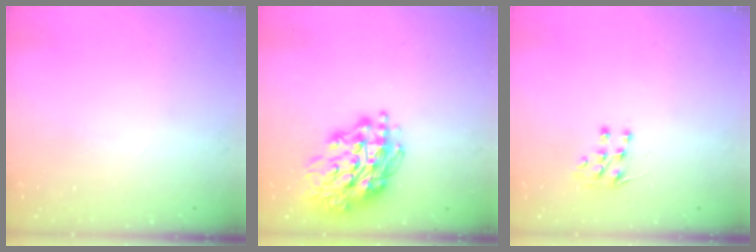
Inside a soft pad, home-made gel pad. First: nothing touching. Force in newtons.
{"total": 18.9, "press": 18.8, "slide": 2.2}
{"total": 6.7, "press": 6.5, "slide": 1.4}